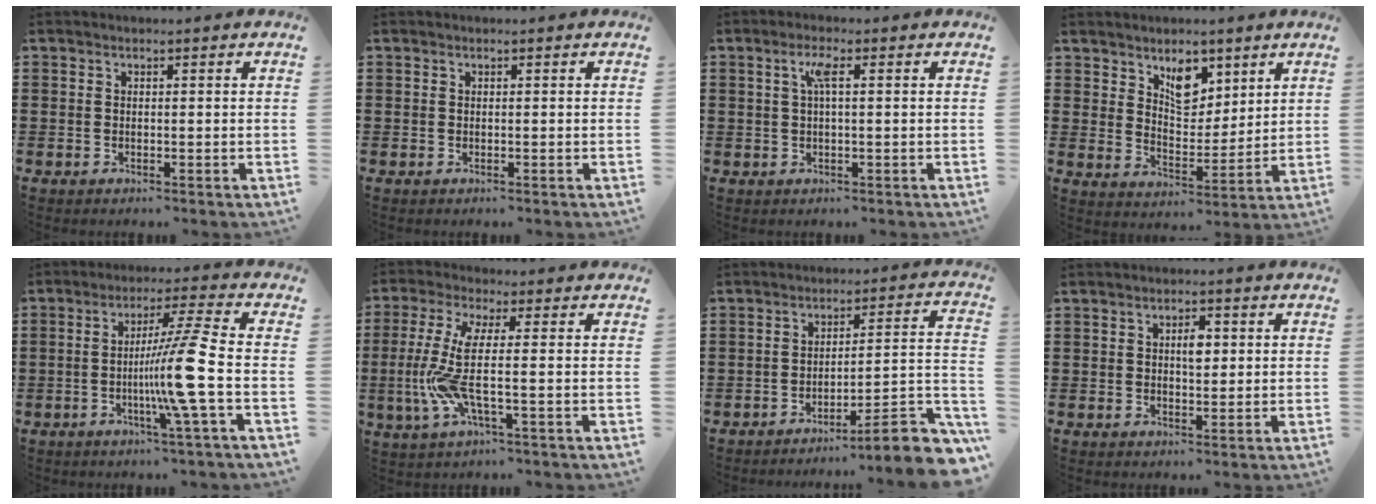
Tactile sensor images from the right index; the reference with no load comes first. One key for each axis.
{"total": 0.0}
{"total": 2.7, "fx": 0.6, "fy": 0.3, "fz": 2.7, "tx": -0.063, "ty": 0.001, "tz": 0.005}
{"total": 6.8, "fx": 4.4, "fy": 3.9, "fz": 3.4, "tx": -0.060, "ty": -0.008, "tz": 0.077}
{"total": 10.5, "fx": -2.4, "fy": -1.2, "fz": 10.1, "tx": -0.188, "ty": -0.015, "tz": -0.053}
{"total": 8.8, "fx": -1.1, "fy": 1.4, "fz": 8.6, "tx": -0.210, "ty": -0.024, "tz": -0.032}
{"total": 8.3, "fx": -6.0, "fy": 0.5, "fz": 5.7, "tx": -0.085, "ty": -0.003, "tz": -0.113}
{"total": 3.0, "fx": 0.5, "fy": 1.3, "fz": 2.7, "tx": -0.038, "ty": 0.000, "tz": 0.003}